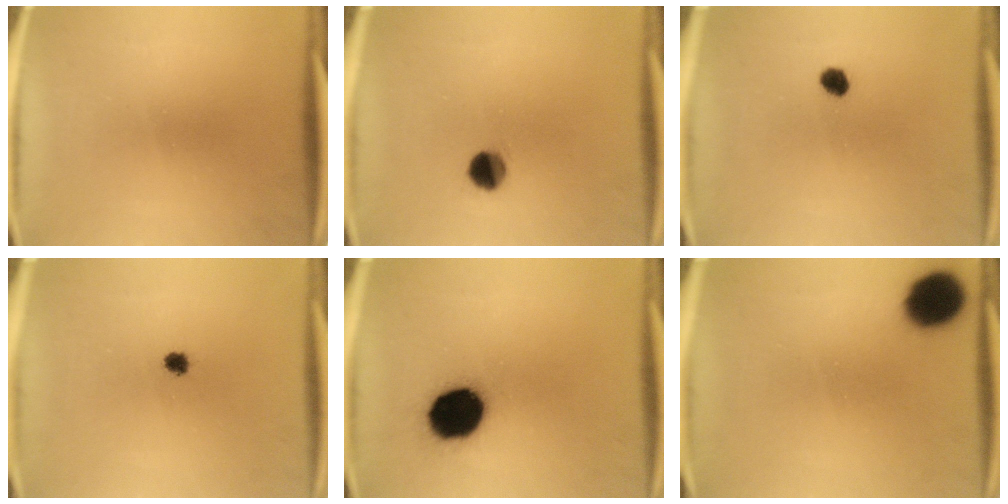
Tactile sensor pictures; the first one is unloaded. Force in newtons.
{"total": 5.3}
{"total": 2.5}
{"total": 2.1}
{"total": 15.8}
{"total": 12.7}